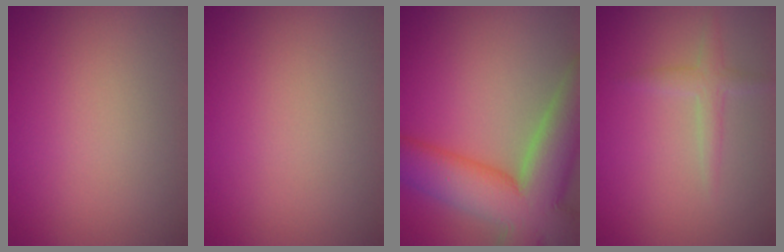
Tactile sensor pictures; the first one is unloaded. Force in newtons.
{"total": 0.0}
{"total": 13.0, "press": 13.0, "slide": 0.9}
{"total": 1.7, "press": 1.7, "slide": 0.1}